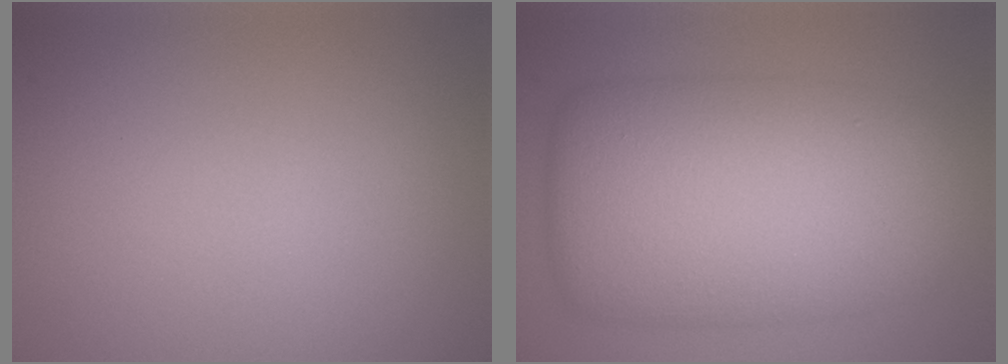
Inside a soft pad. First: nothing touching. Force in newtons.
{"total": 12.8, "press": 12.8, "slide": 0.0}